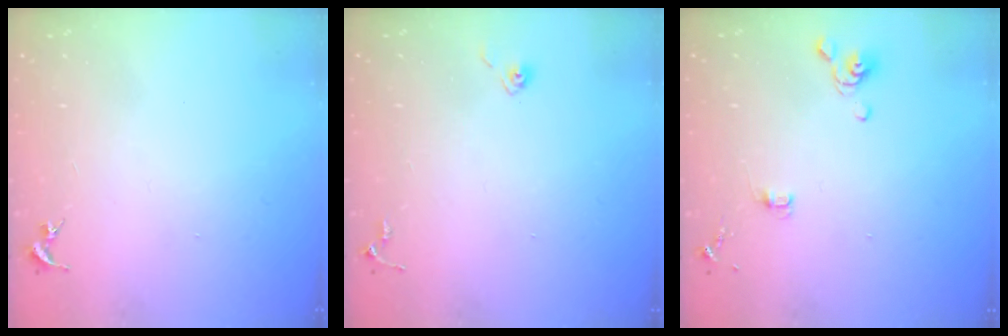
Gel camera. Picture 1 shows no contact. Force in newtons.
{"total": 4.8, "press": 4.8, "slide": 0.4}
{"total": 4.1, "press": 3.9, "slide": 1.4}